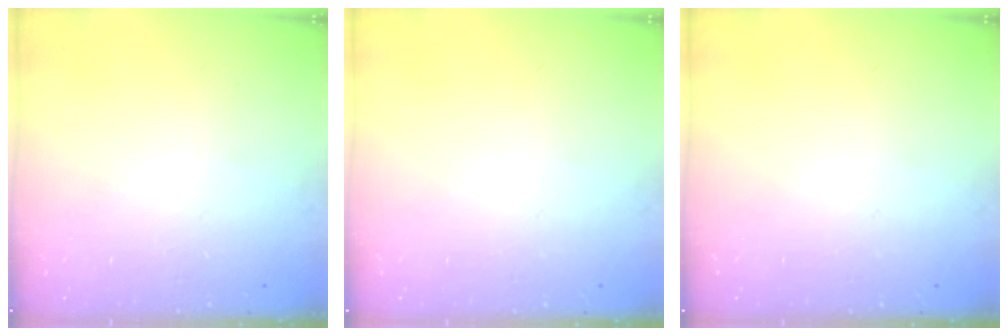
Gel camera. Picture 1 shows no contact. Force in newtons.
{"total": 0.0}
{"total": 0.0}